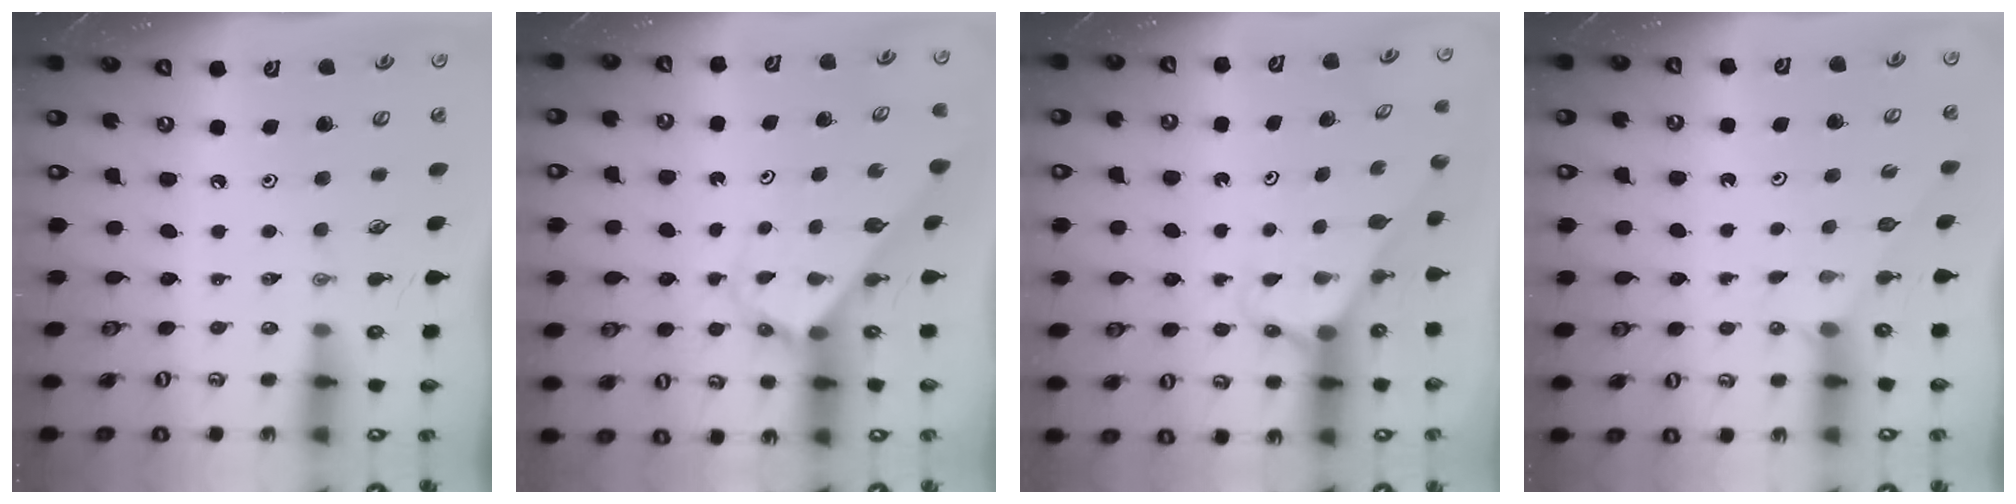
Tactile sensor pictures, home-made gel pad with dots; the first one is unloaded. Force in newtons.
{"total": 2.7, "press": 2.7, "slide": 0.1}
{"total": 2.6, "press": 2.6, "slide": 0.2}
{"total": 4.2, "press": 4.2, "slide": 0.4}